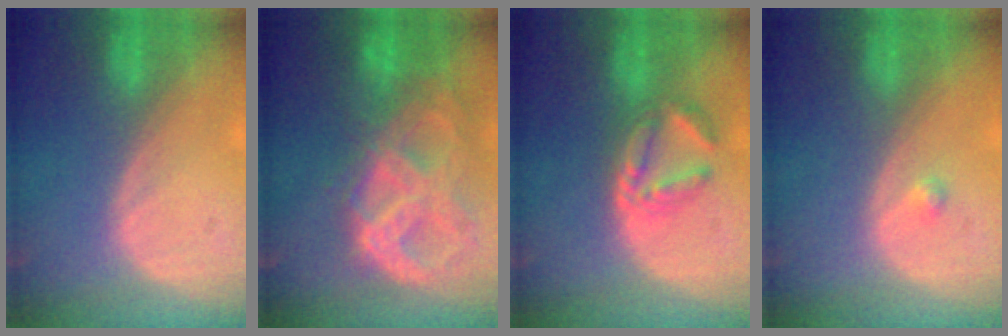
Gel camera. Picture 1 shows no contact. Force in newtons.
{"total": 11.2, "press": 9.5, "slide": 5.9}
{"total": 6.0, "press": 5.3, "slide": 2.7}
{"total": 0.8, "press": 0.8, "slide": 0.1}